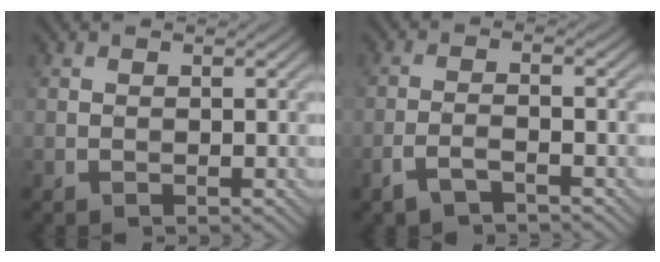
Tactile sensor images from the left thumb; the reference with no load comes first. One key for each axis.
{"total": 3.2, "fx": -2.2, "fy": 0.7, "fz": 2.2, "tx": -0.048, "ty": 0.002, "tz": -0.052}